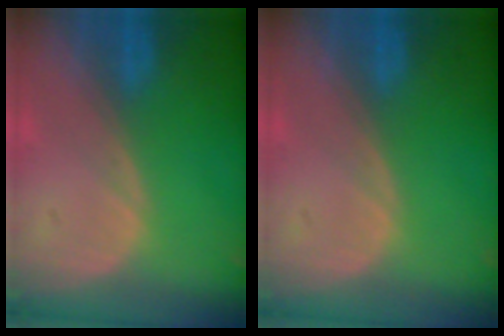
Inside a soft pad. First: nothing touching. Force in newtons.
{"total": 0.0}